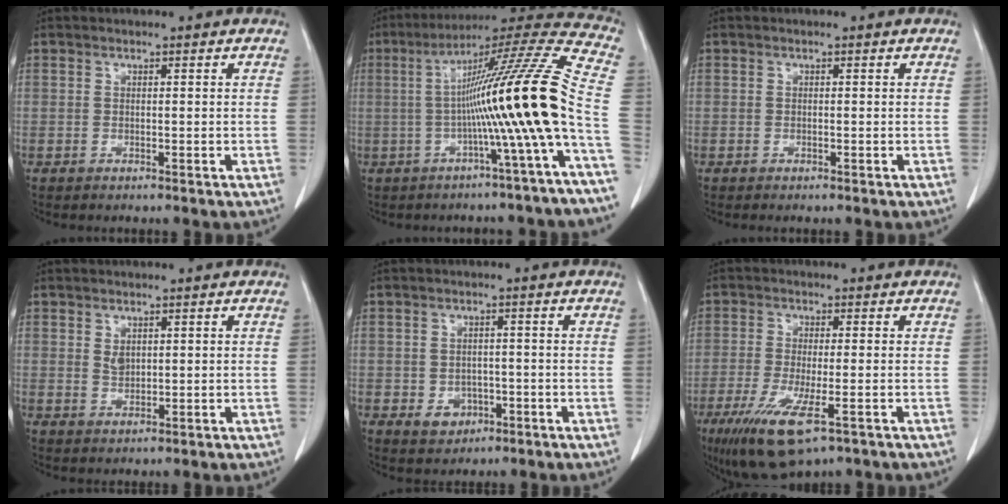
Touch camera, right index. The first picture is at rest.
{"total": 18.7, "force": [-2.6, -2.5, 18.3], "torque": [-0.269, 0.017, -0.055]}
{"total": 0.0}
{"total": 1.7, "force": [0.7, 1.1, 1.1], "torque": [-0.020, -0.003, 0.018]}
{"total": 3.5, "force": [-1.3, 3.0, 1.5], "torque": [-0.013, 0.005, -0.010]}
{"total": 10.0, "force": [-5.3, 2.1, 8.3], "torque": [-0.158, -0.030, -0.086]}